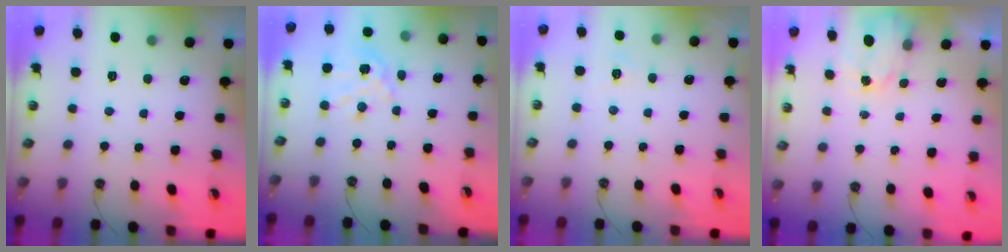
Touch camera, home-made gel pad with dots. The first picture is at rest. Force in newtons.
{"total": 9.4, "press": 9.3, "slide": 0.7}
{"total": 4.4, "press": 4.3, "slide": 0.4}
{"total": 1.6, "press": 1.6, "slide": 0.3}